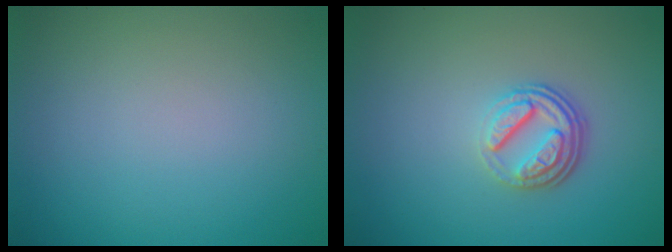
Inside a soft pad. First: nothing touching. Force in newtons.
{"total": 3.7, "press": 2.7, "slide": 2.6}